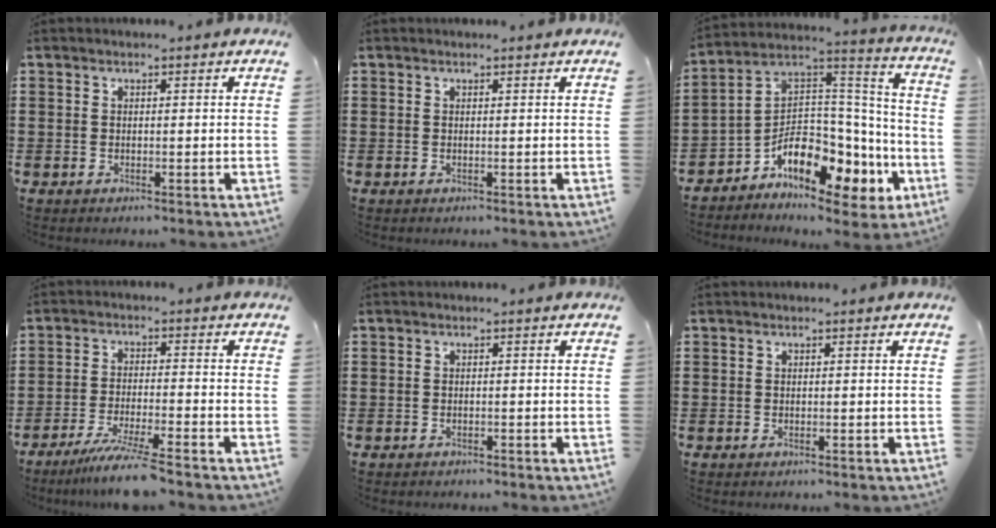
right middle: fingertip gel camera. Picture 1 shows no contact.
{"total": 0.0}
{"total": 10.3, "force": [-6.0, 5.3, 6.5], "torque": [-0.132, -0.006, -0.112]}
{"total": 6.4, "force": [-5.3, -0.6, 3.6], "torque": [-0.075, -0.025, -0.100]}
{"total": 0.5, "force": [-0.5, 0.0, 0.0], "torque": [-0.002, -0.002, -0.011]}
{"total": 0.0}